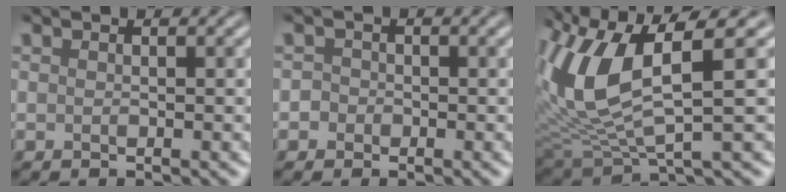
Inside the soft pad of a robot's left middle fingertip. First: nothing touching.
{"total": 1.4, "force": [-0.3, 1.3, 0.4], "torque": [0.010, 0.004, -0.015]}
{"total": 8.8, "force": [1.9, 3.5, 7.8], "torque": [-0.181, -0.006, 0.036]}